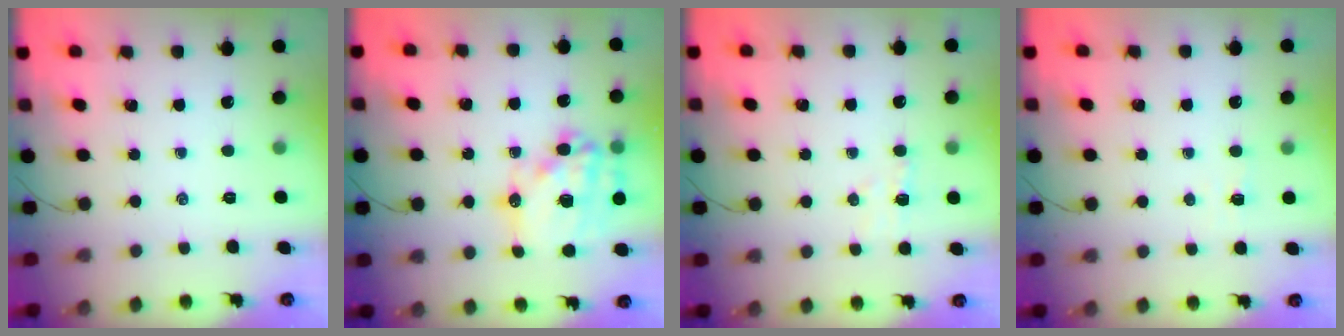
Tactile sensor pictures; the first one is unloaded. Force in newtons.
{"total": 19.6, "press": 19.1, "slide": 4.3}
{"total": 4.9, "press": 4.7, "slide": 1.3}
{"total": 1.2, "press": 1.1, "slide": 0.5}